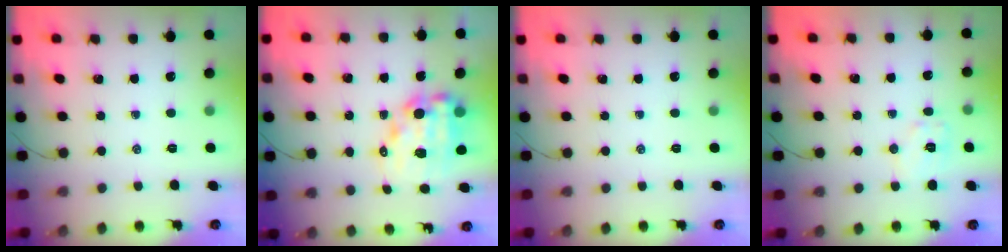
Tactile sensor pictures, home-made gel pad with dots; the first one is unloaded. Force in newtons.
{"total": 12.6, "press": 12.2, "slide": 3.3}
{"total": 0.0}
{"total": 6.8, "press": 6.7, "slide": 0.6}